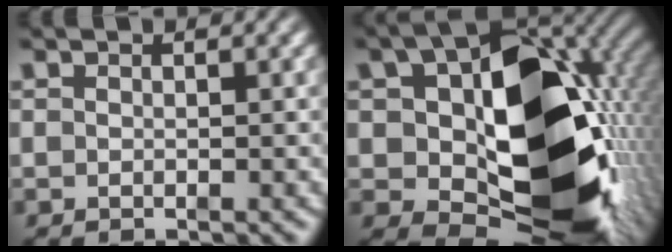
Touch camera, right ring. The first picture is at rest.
{"total": 24.1, "force": [-1.8, 15.2, 18.6], "torque": [-0.305, -0.054, 0.001]}